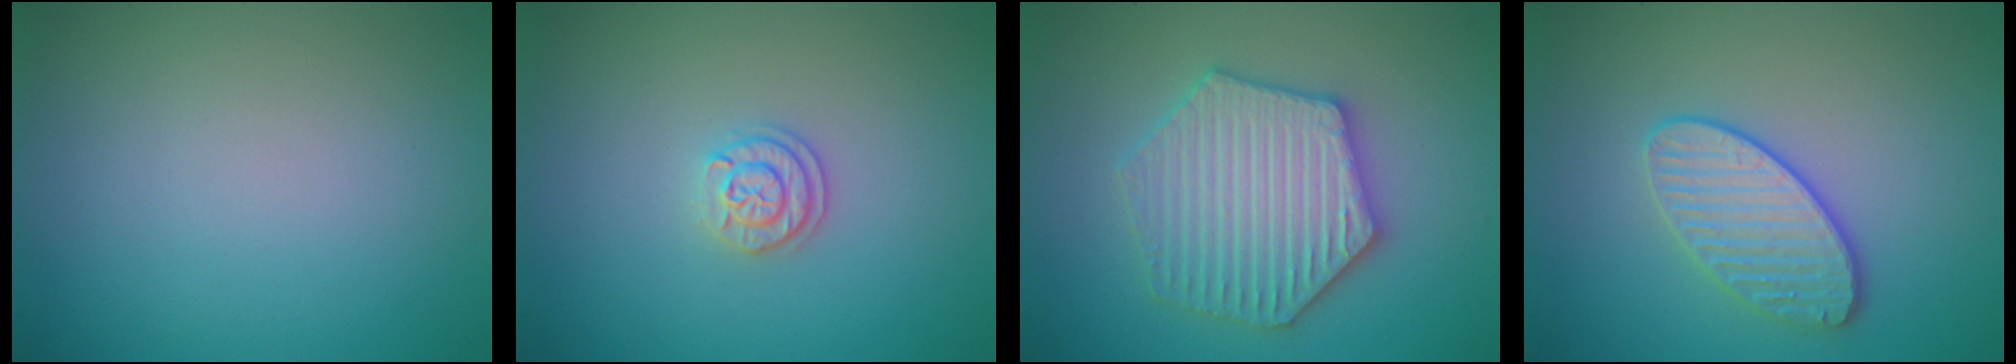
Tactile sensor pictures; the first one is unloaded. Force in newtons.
{"total": 2.0, "press": 1.9, "slide": 0.8}
{"total": 6.3, "press": 6.3, "slide": 1.0}
{"total": 3.4, "press": 3.3, "slide": 0.7}